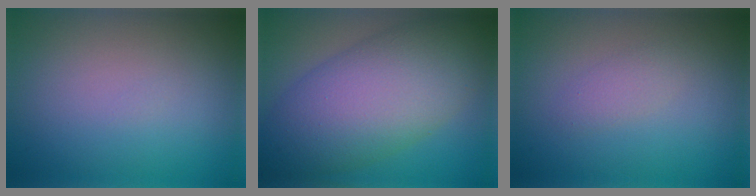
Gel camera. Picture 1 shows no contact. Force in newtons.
{"total": 11.0, "press": 11.0, "slide": 0.4}
{"total": 1.4, "press": 1.4, "slide": 0.0}